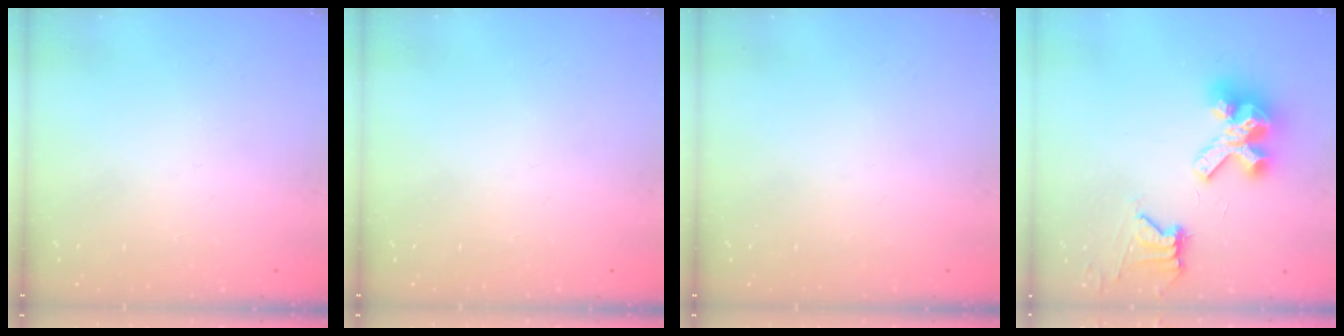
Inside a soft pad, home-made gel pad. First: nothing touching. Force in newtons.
{"total": 0.0}
{"total": 0.0}
{"total": 11.8, "press": 11.7, "slide": 1.4}